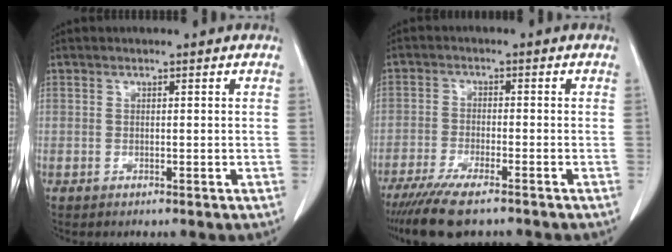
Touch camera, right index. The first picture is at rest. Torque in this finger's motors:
{"motor_torque": [1.08, -1.04, 0.22, 0.10]}